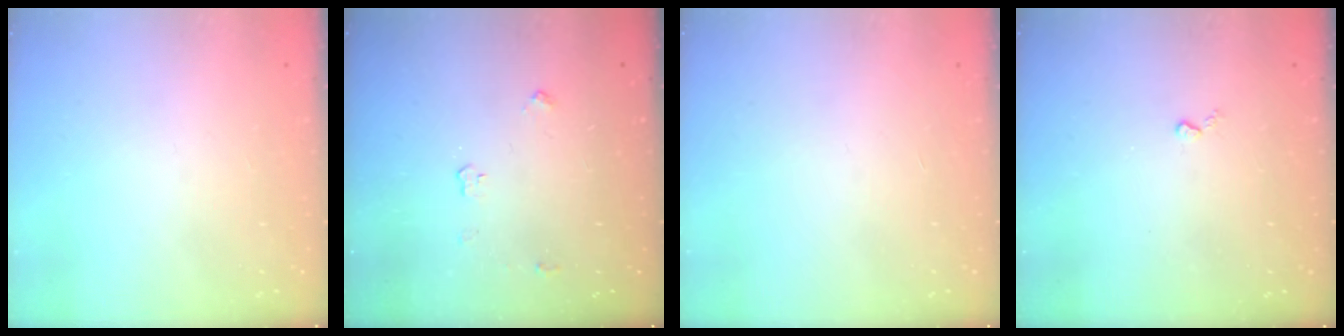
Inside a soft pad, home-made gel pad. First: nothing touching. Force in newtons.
{"total": 3.0, "press": 2.9, "slide": 0.5}
{"total": 0.0}
{"total": 2.6, "press": 2.6, "slide": 0.5}